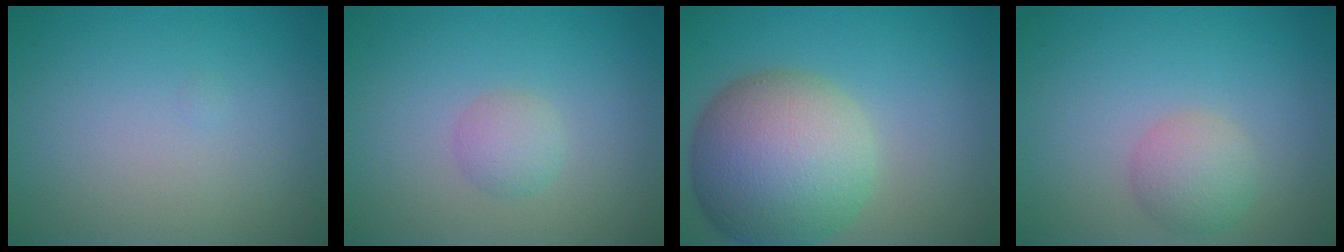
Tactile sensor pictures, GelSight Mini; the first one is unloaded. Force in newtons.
{"total": 1.6, "press": 1.6, "slide": 0.1}
{"total": 11.2, "press": 11.1, "slide": 0.4}
{"total": 2.7, "press": 2.7, "slide": 0.2}